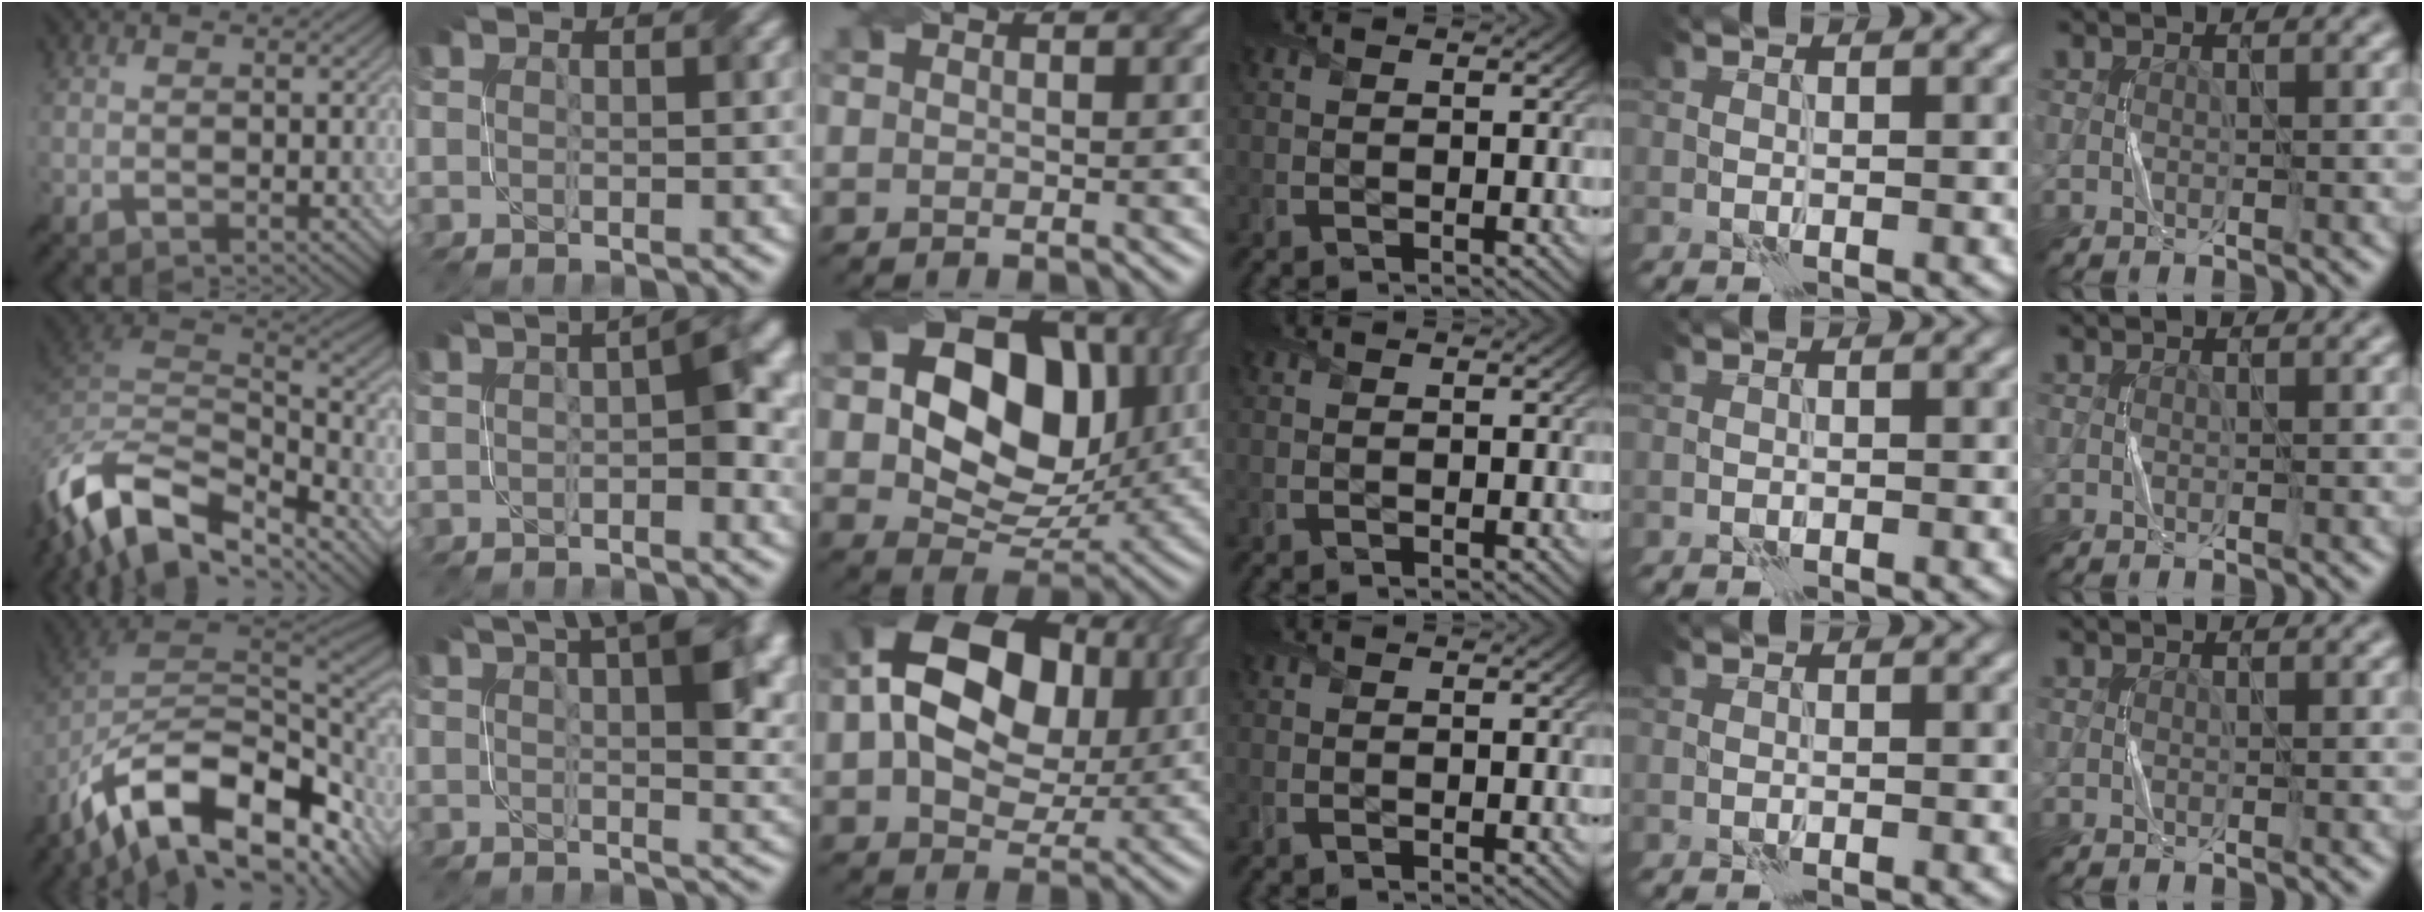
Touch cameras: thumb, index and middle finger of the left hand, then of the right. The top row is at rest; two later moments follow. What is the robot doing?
{"motion": "twist", "object": "screw"}